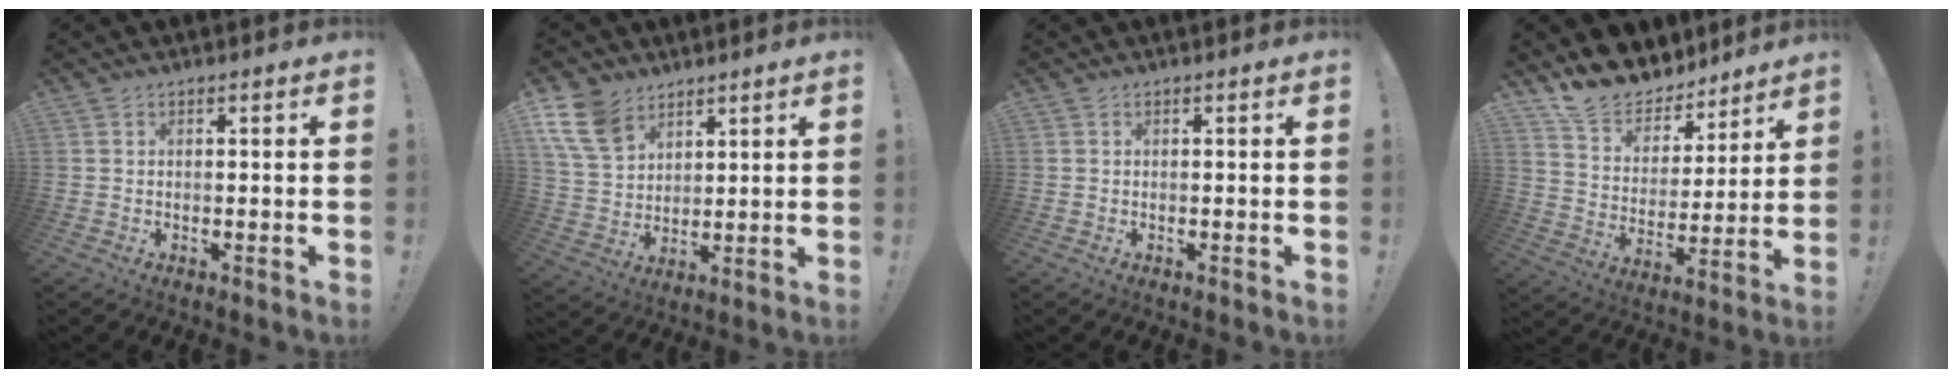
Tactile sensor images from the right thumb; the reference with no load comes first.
{"total": 12.6, "force": [7.8, 8.1, 5.7], "torque": [-0.107, -0.036, 0.159]}
{"total": 0.0}
{"total": 12.9, "force": [11.7, 5.3, 1.8], "torque": [-0.047, -0.103, 0.216]}